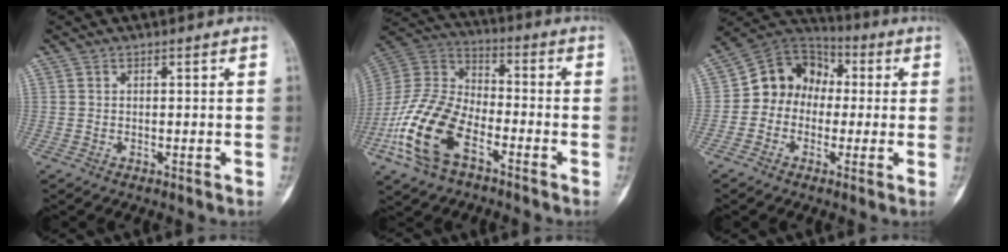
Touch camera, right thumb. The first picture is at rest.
{"total": 17.6, "force": [-7.9, 9.5, 12.5], "torque": [-0.256, 0.044, -0.160]}
{"total": 11.8, "force": [-0.2, 10.0, 6.2], "torque": [-0.065, 0.039, -0.019]}